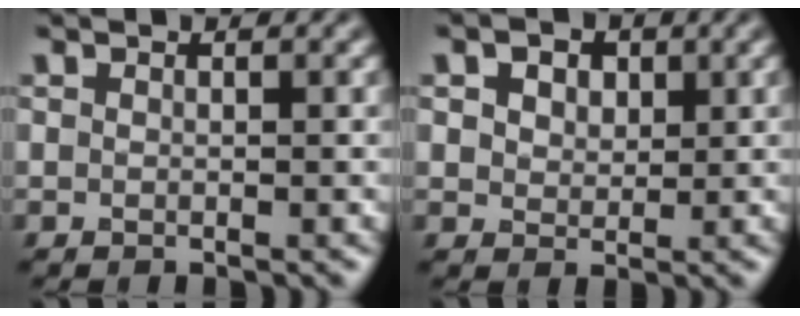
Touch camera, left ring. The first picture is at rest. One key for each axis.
{"total": 4.3, "fx": 2.2, "fy": 2.9, "fz": 2.3, "tx": -0.051, "ty": 0.013, "tz": 0.023}